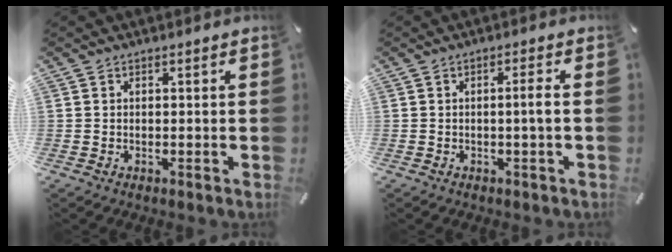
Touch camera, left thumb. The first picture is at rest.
{"total": 3.6, "force": [-0.3, 0.1, 3.5], "torque": [-0.064, -0.002, -0.008]}